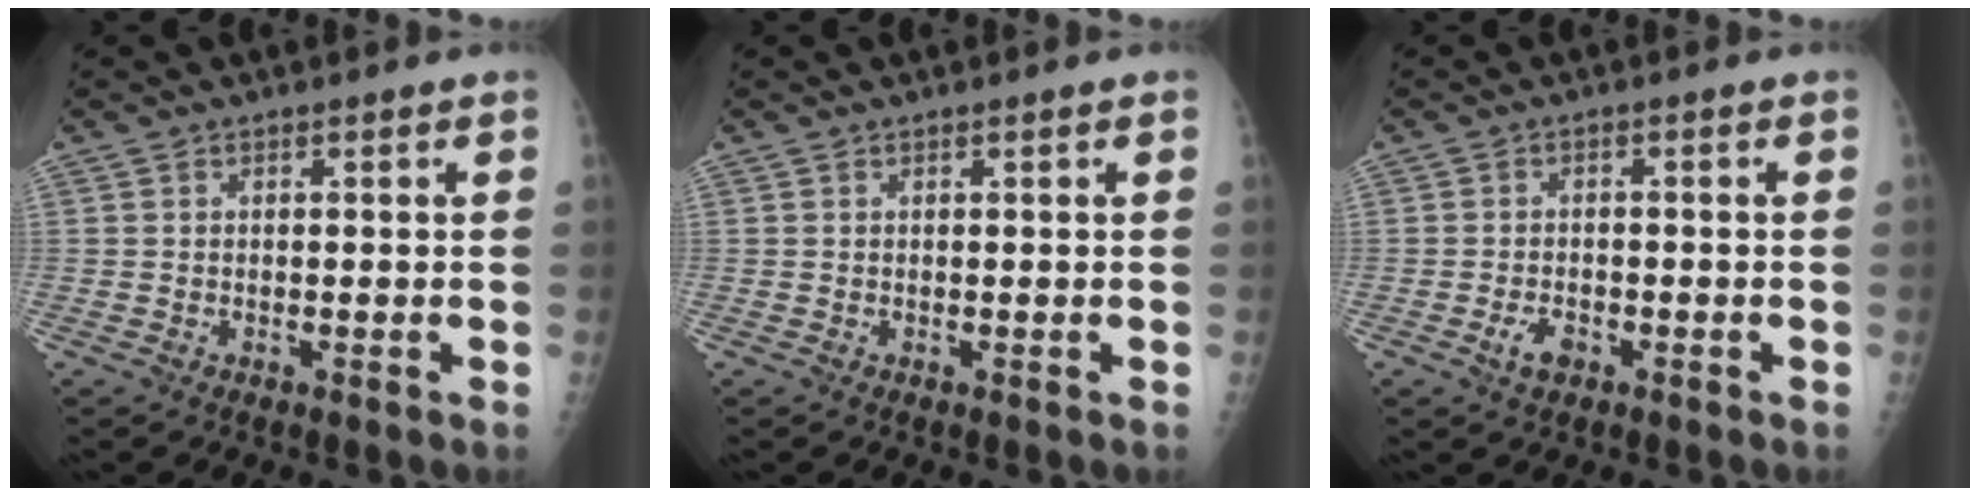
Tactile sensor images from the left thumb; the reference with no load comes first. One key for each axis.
{"total": 0.0}
{"total": 3.3, "fx": -1.7, "fy": 1.9, "fz": 2.0, "tx": -0.034, "ty": 0.010, "tz": -0.028}